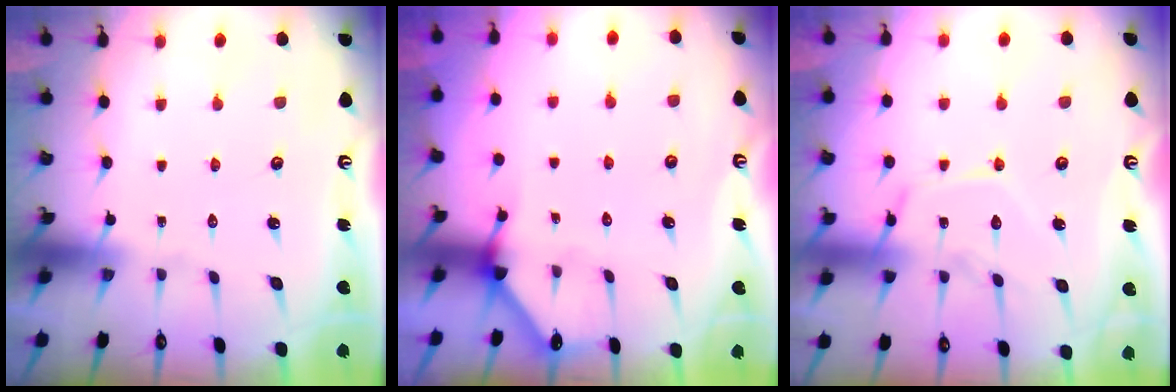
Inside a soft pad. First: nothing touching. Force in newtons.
{"total": 2.4, "press": 2.4, "slide": 0.2}
{"total": 13.1, "press": 13.0, "slide": 1.0}